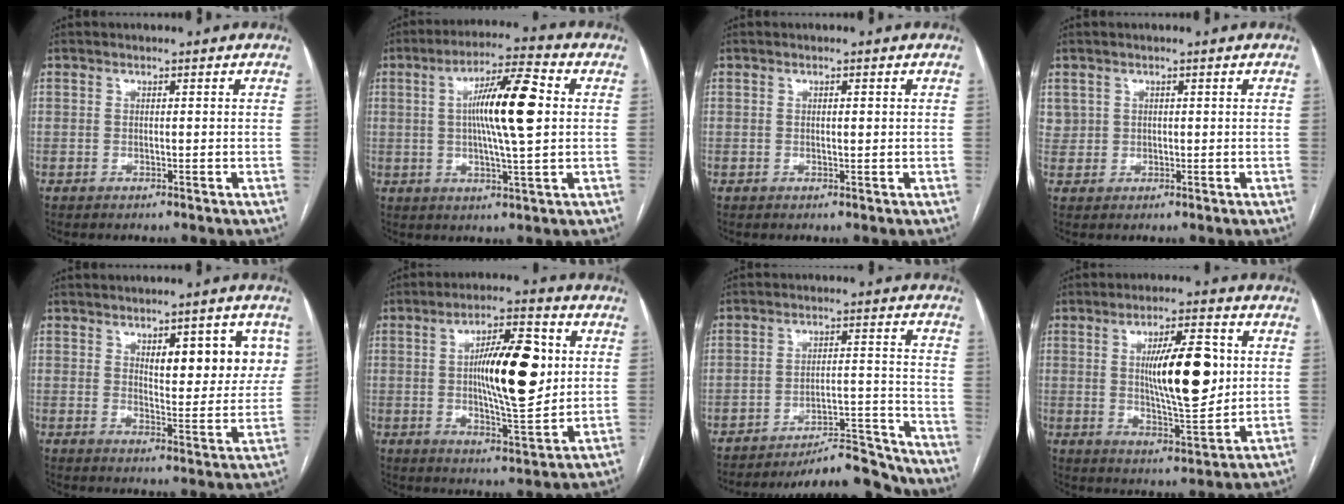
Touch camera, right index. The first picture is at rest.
{"total": 12.2, "force": [1.6, 0.9, 12.0], "torque": [-0.207, 0.011, 0.023]}
{"total": 0.7, "force": [0.1, 0.1, 0.7], "torque": [-0.013, 0.000, 0.002]}
{"total": 2.1, "force": [0.9, 1.9, 0.1], "torque": [0.014, 0.008, 0.014]}
{"total": 9.5, "force": [3.6, 3.3, 8.1], "torque": [-0.102, 0.007, 0.051]}
{"total": 13.9, "force": [1.9, 3.2, 13.4], "torque": [-0.219, 0.011, 0.029]}
{"total": 13.0, "force": [-12.8, 0.9, 2.2], "torque": [-0.018, 0.028, -0.194]}
{"total": 12.5, "force": [2.0, 2.8, 12.0], "torque": [-0.195, 0.000, 0.034]}